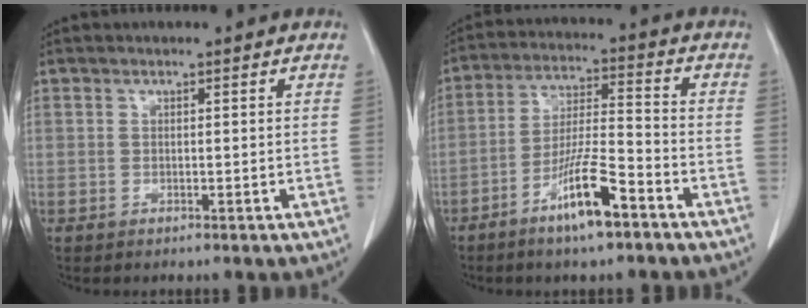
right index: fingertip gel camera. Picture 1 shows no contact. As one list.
[{"total": 10.1, "force": [-6.1, 1.1, 8.0], "torque": [-0.153, -0.009, -0.112]}]